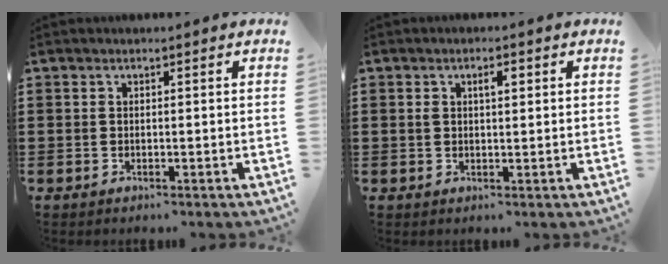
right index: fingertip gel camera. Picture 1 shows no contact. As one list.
[{"total": 2.2, "force": [0.7, 0.9, 1.9], "torque": [-0.031, 0.004, 0.009]}]